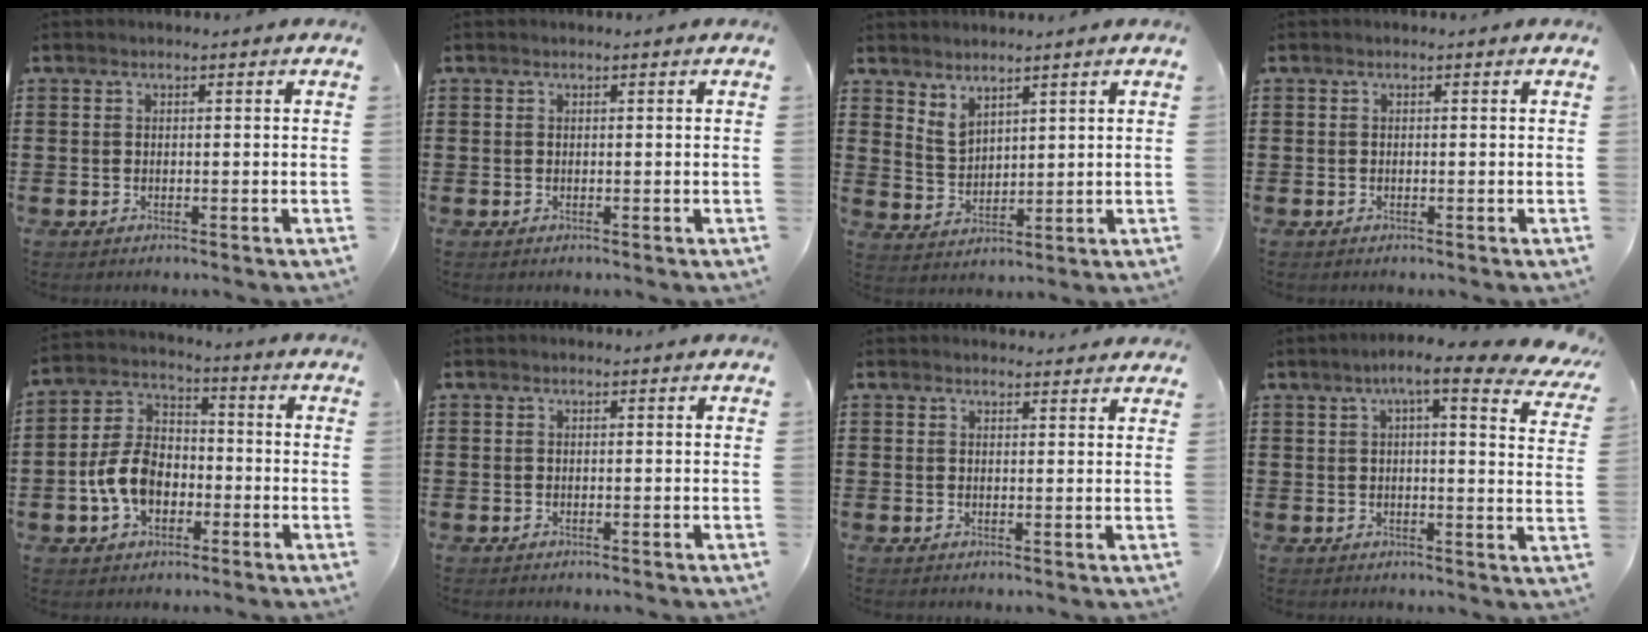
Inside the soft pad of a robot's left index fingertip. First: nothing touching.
{"total": 0.0}
{"total": 3.4, "force": [3.1, 1.2, 0.6], "torque": [-0.022, -0.006, 0.059]}
{"total": 0.0}
{"total": 8.8, "force": [-2.5, 6.1, 5.8], "torque": [-0.144, 0.011, -0.053]}
{"total": 0.0}
{"total": 1.5, "force": [1.5, 0.3, 0.1], "torque": [-0.005, 0.003, 0.030]}
{"total": 7.8, "force": [5.7, 0.4, 5.3], "torque": [-0.095, -0.019, 0.092]}